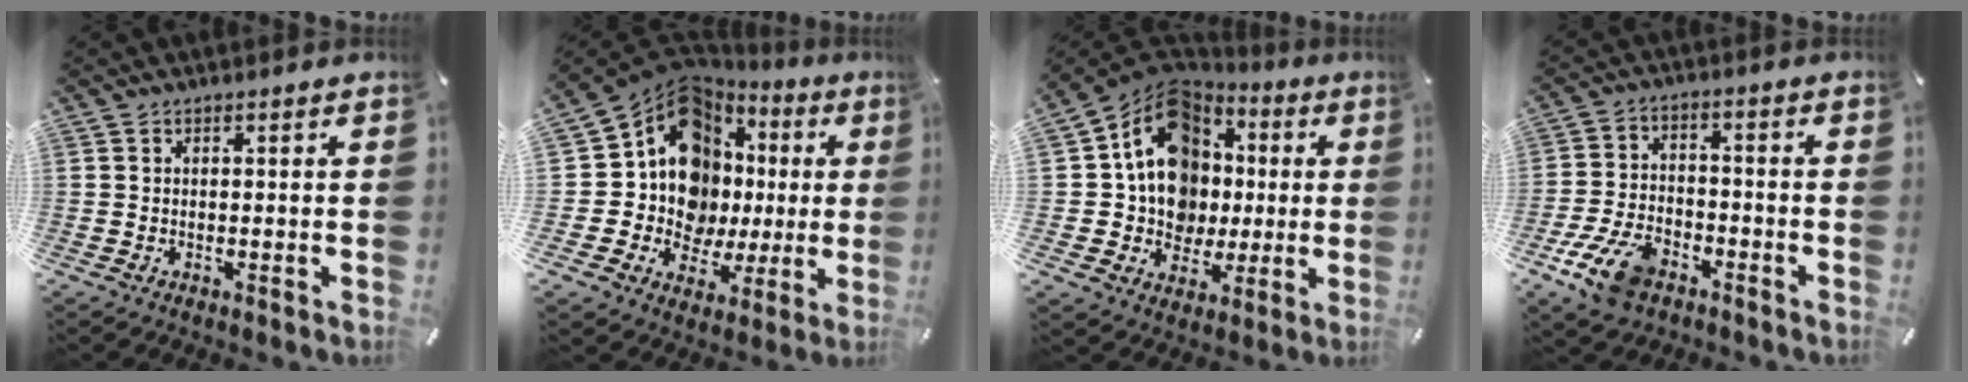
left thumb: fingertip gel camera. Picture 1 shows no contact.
{"total": 15.2, "force": [4.0, 12.7, 7.3], "torque": [-0.149, -0.068, 0.078]}
{"total": 16.0, "force": [2.4, 14.0, 7.4], "torque": [-0.130, -0.025, 0.051]}
{"total": 11.2, "force": [-6.3, 6.5, 6.6], "torque": [-0.134, 0.033, -0.114]}